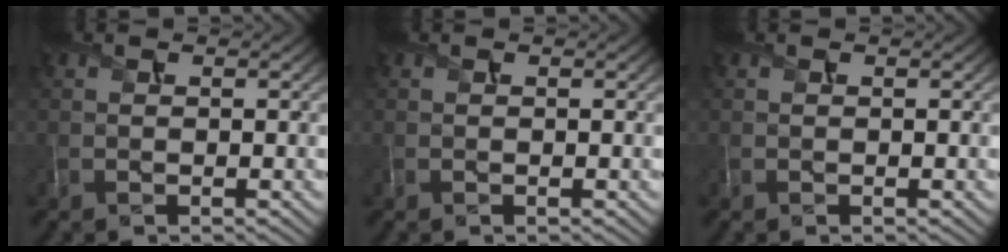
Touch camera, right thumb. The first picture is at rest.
{"total": 0.0}
{"total": 0.0}